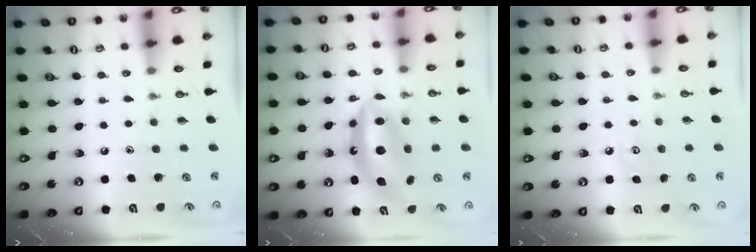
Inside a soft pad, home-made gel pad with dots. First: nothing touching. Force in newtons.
{"total": 12.9, "press": 12.9, "slide": 0.8}
{"total": 5.9, "press": 5.8, "slide": 0.7}